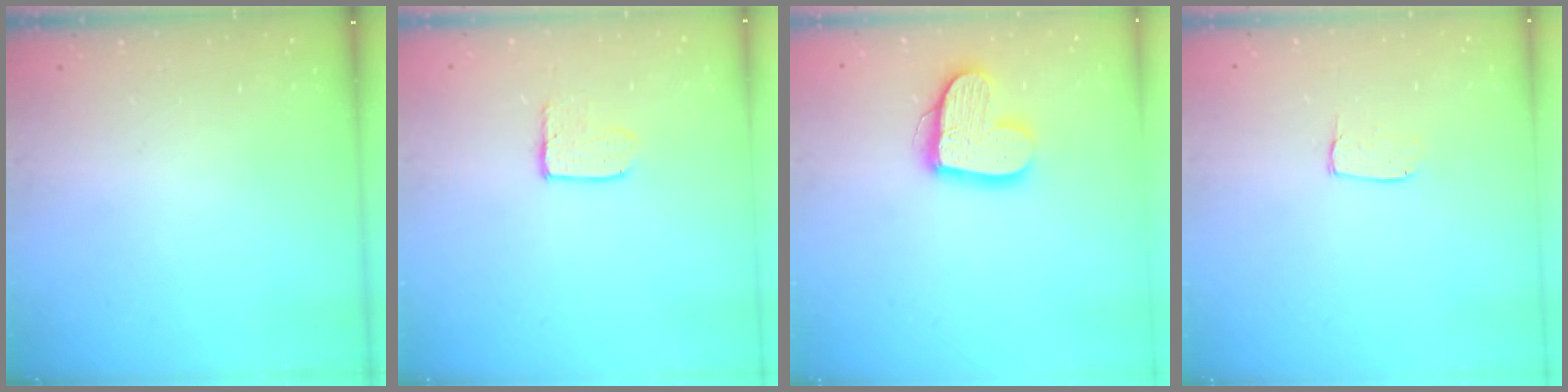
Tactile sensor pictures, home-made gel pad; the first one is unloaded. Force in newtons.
{"total": 3.8, "press": 3.8, "slide": 0.4}
{"total": 14.6, "press": 14.6, "slide": 1.3}
{"total": 4.9, "press": 4.8, "slide": 0.4}